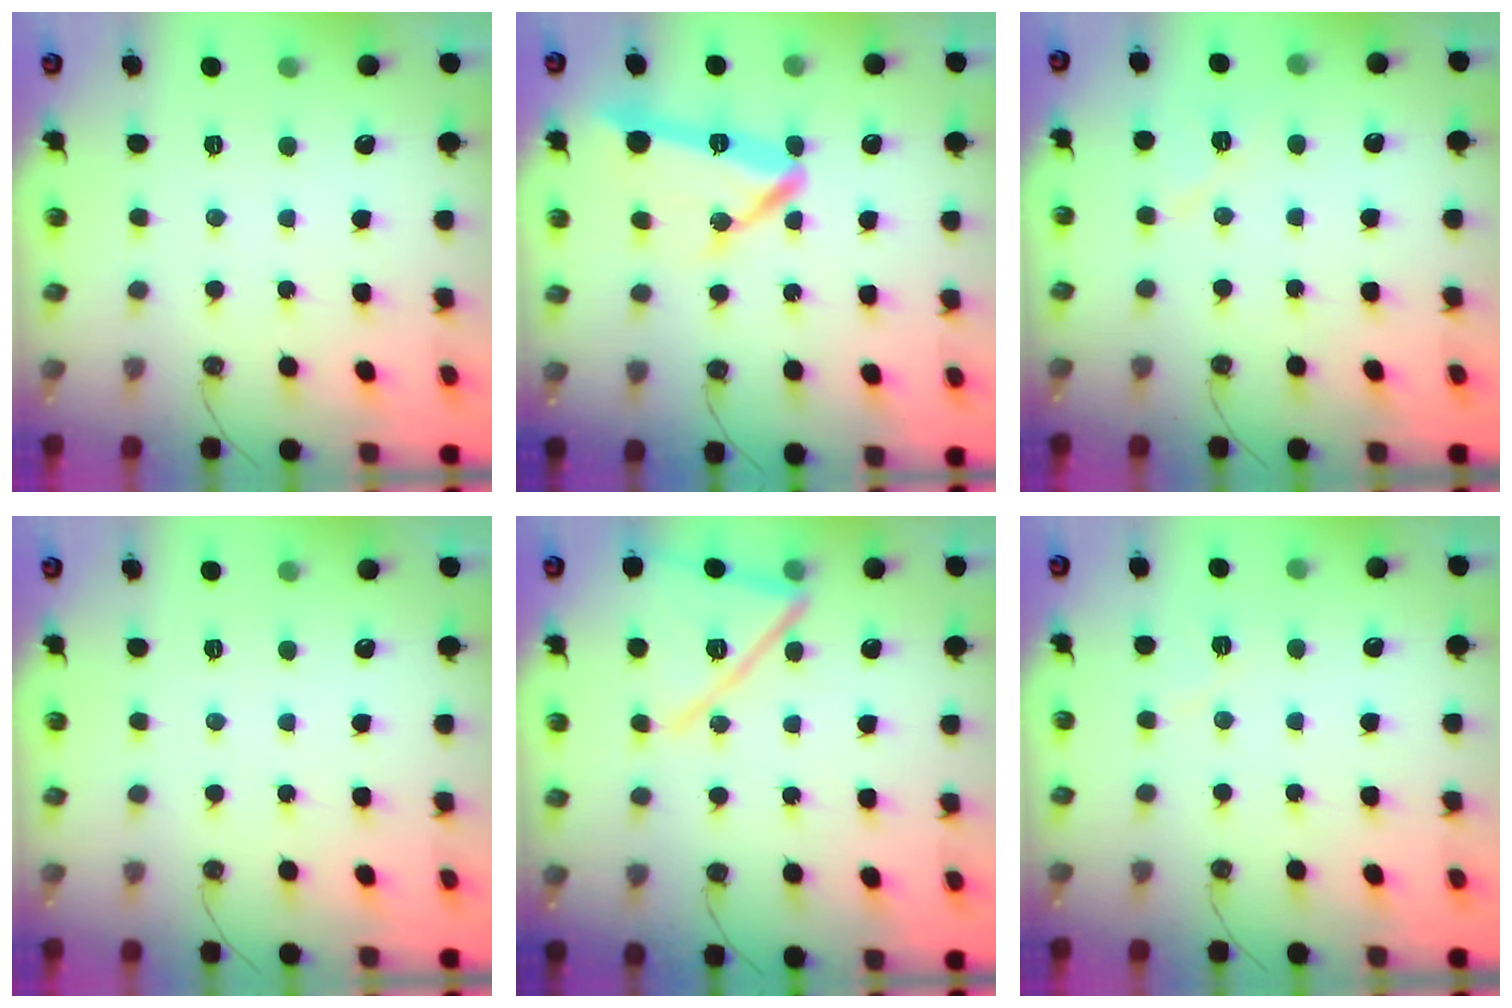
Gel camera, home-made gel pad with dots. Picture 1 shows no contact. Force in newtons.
{"total": 11.6, "press": 11.4, "slide": 2.2}
{"total": 7.2, "press": 7.0, "slide": 1.8}
{"total": 0.0}
{"total": 17.1, "press": 17.0, "slide": 1.0}
{"total": 4.7, "press": 4.4, "slide": 1.6}